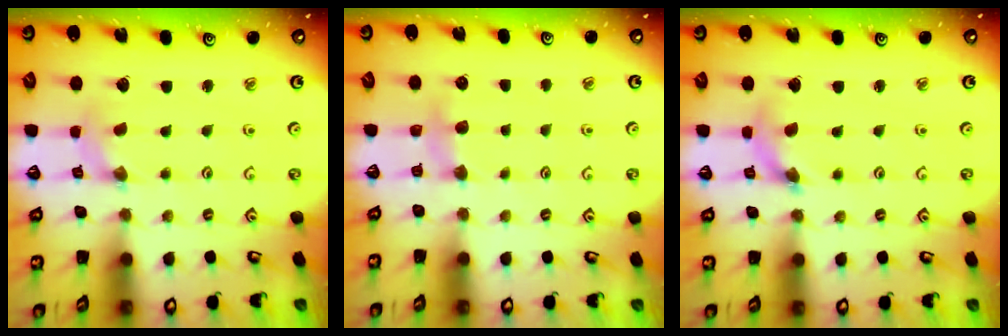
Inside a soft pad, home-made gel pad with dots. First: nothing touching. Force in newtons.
{"total": 4.8, "press": 4.8, "slide": 0.9}
{"total": 3.0, "press": 3.0, "slide": 0.2}